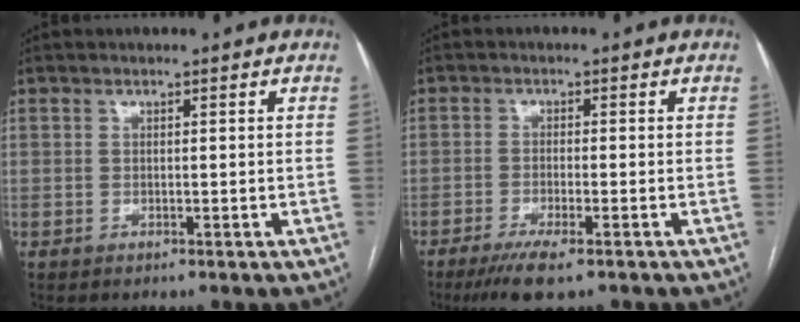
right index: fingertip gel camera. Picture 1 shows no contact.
{"total": 6.0, "force": [-4.0, 0.8, 4.4], "torque": [-0.078, -0.016, -0.067]}